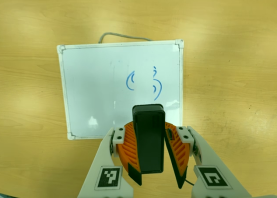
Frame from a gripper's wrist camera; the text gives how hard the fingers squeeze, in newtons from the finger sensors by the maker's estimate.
{"total": 9.3, "left": 9.6, "right": 9.0}